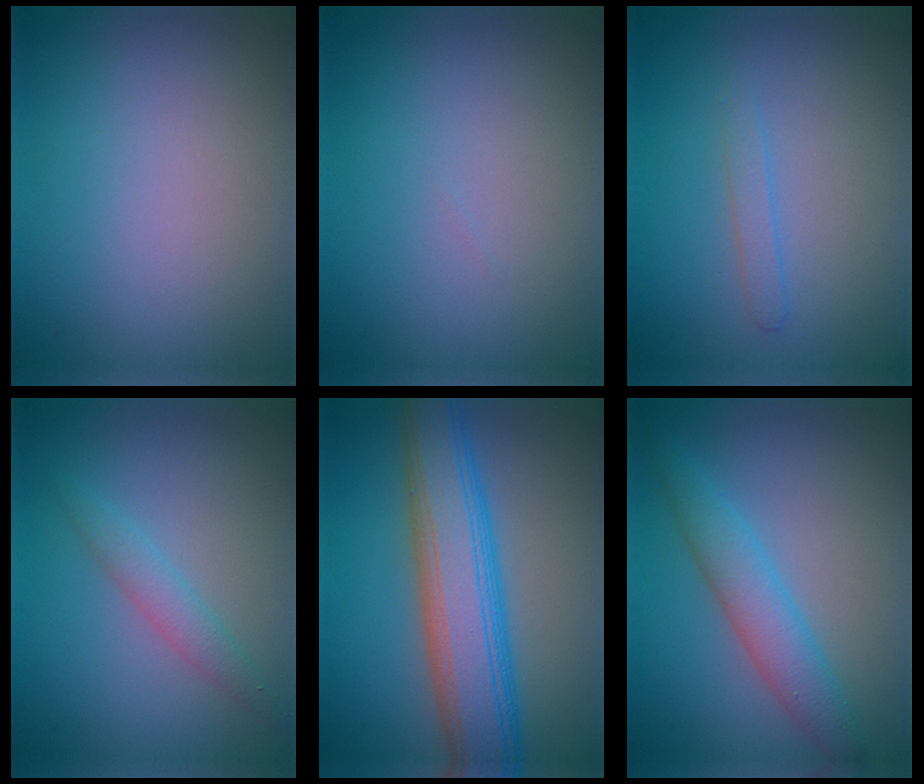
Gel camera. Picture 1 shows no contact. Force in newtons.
{"total": 0.0}
{"total": 1.0, "press": 1.0, "slide": 0.1}
{"total": 1.9, "press": 1.9, "slide": 0.1}
{"total": 8.6, "press": 8.6, "slide": 0.1}
{"total": 3.7, "press": 3.7, "slide": 0.1}